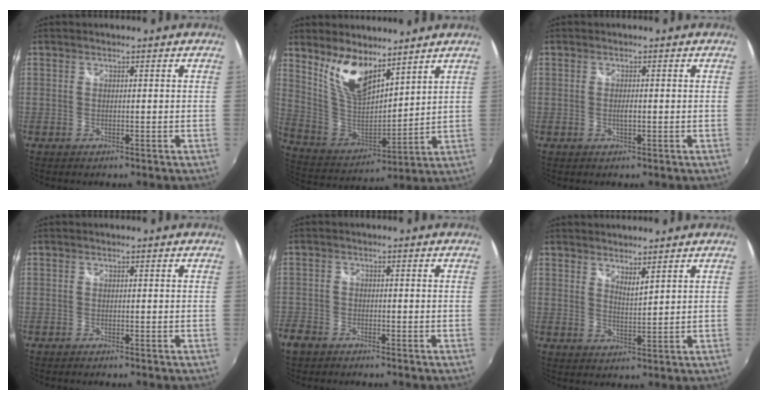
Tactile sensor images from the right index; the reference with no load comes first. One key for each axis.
{"total": 12.9, "fx": 8.8, "fy": 5.1, "fz": 8.0, "tx": -0.156, "ty": -0.005, "tz": 0.180}
{"total": 1.2, "fx": -0.2, "fy": 0.4, "fz": 1.1, "tx": -0.021, "ty": -0.001, "tz": -0.004}
{"total": 0.6, "fx": -0.6, "fy": 0.1, "fz": 0.2, "tx": -0.006, "ty": -0.003, "tz": -0.011}
{"total": 5.2, "fx": -3.7, "fy": 3.4, "fz": 1.4, "tx": -0.049, "ty": -0.002, "tz": -0.074}
{"total": 3.1, "fx": 2.7, "fy": 0.4, "fz": 1.5, "tx": -0.025, "ty": 0.000, "tz": 0.043}